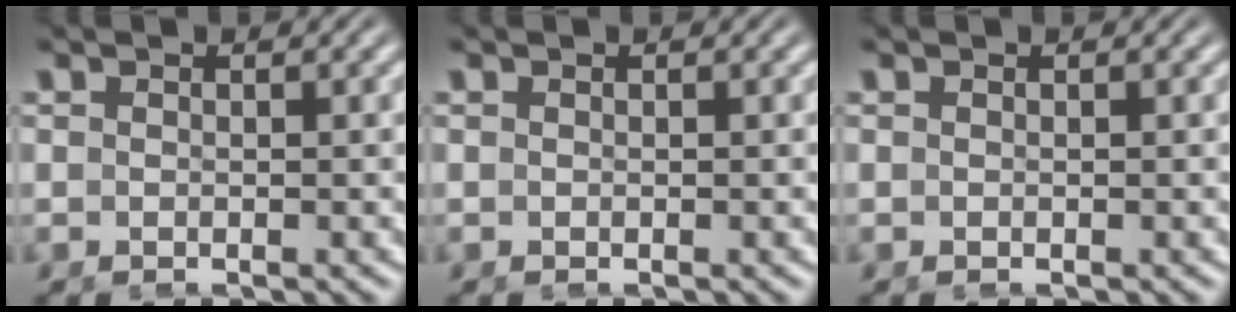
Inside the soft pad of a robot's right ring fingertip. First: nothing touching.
{"total": 0.0}
{"total": 1.3, "force": [-0.4, -1.2, -0.5], "torque": [0.016, -0.014, 0.005]}